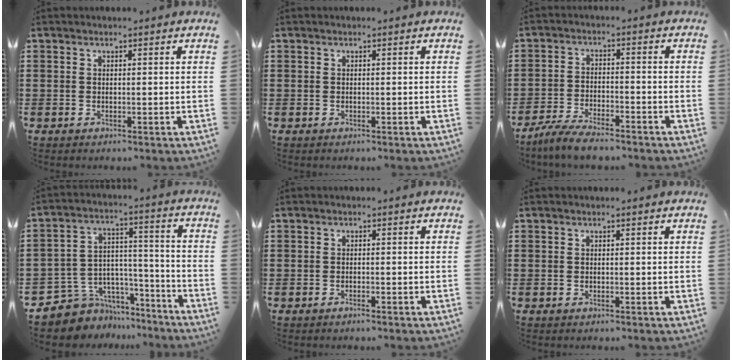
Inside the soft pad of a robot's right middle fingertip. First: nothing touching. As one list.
[{"total": 0.0}, {"total": 5.2, "force": [-4.8, 0.7, 1.9], "torque": [-0.045, -0.003, -0.097]}, {"total": 6.7, "force": [-5.4, 3.9, 0.1], "torque": [-0.021, 0.003, -0.106]}, {"total": 0.6, "force": [-0.5, 0.0, 0.3], "torque": [-0.007, -0.002, -0.010]}, {"total": 0.0}]